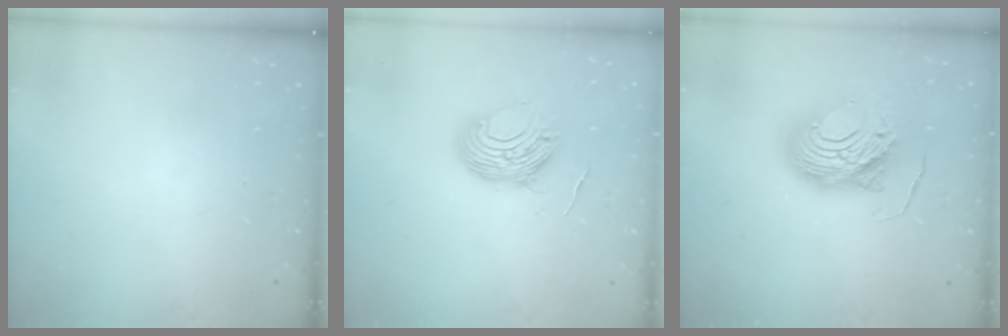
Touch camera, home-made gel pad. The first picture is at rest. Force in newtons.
{"total": 10.1, "press": 10.0, "slide": 0.9}
{"total": 12.6, "press": 12.6, "slide": 1.3}